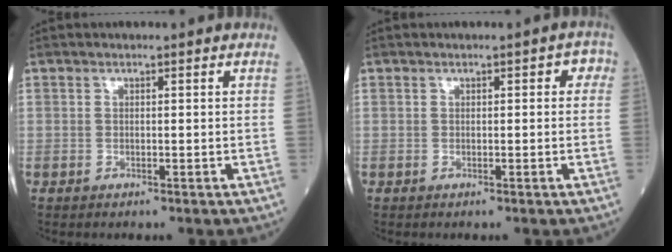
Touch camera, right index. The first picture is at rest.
{"total": 1.8, "force": [0.4, 1.1, 1.4], "torque": [-0.009, 0.019, 0.001]}